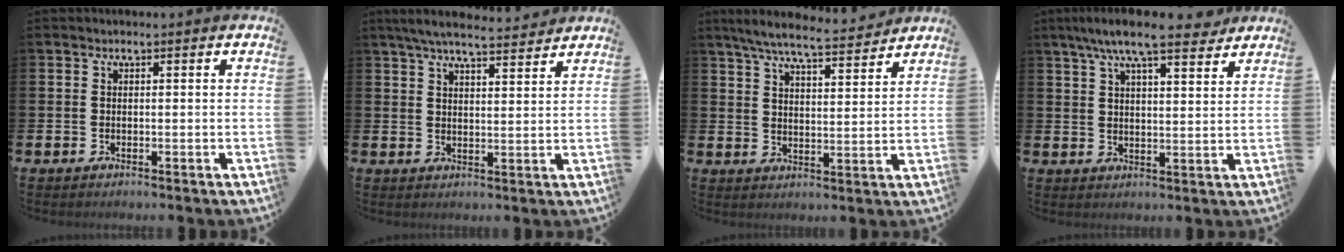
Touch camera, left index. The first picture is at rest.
{"total": 6.1, "force": [5.7, 0.6, 1.9], "torque": [-0.050, -0.024, 0.103]}
{"total": 7.2, "force": [6.7, 0.5, 2.5], "torque": [-0.067, -0.039, 0.117]}
{"total": 8.6, "force": [7.6, 1.4, 3.9], "torque": [-0.079, -0.029, 0.133]}